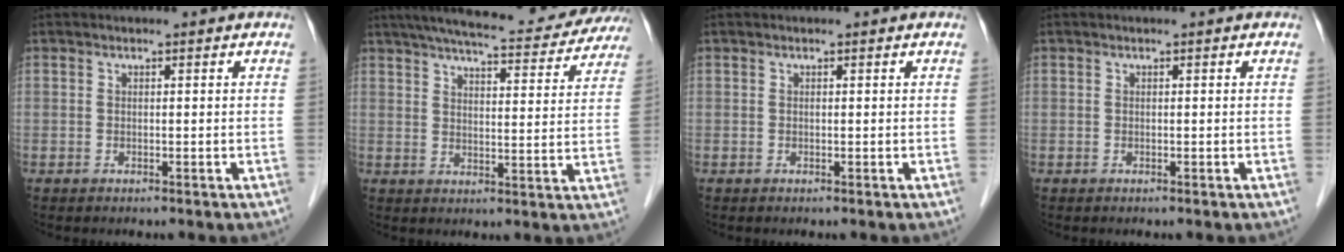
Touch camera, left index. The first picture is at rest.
{"total": 20.9, "force": [18.7, 3.3, 8.8], "torque": [-0.137, -0.001, 0.233]}
{"total": 0.0}
{"total": 0.0}